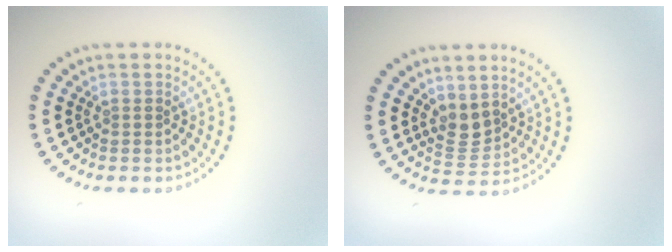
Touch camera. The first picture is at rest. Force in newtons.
{"total": 2.4, "press": 1.9, "slide": 1.5}